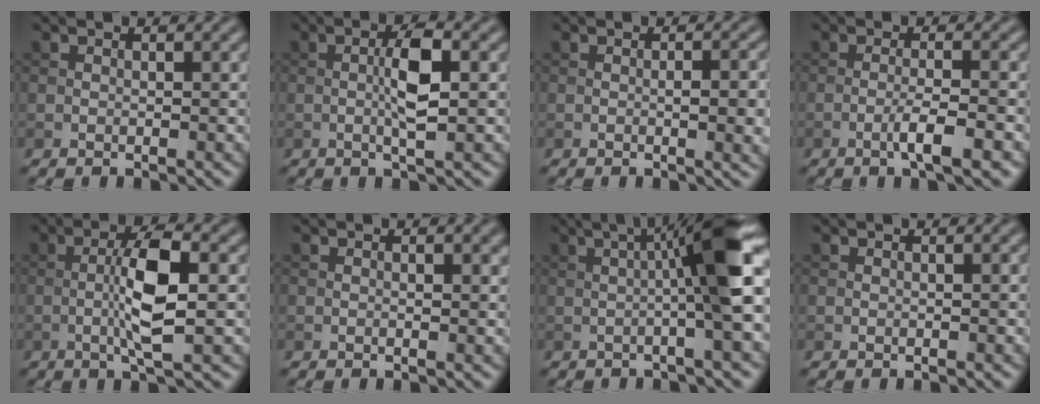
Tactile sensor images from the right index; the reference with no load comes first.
{"total": 3.9, "force": [0.0, 0.7, 3.8], "torque": [-0.072, 0.004, -0.001]}
{"total": 3.6, "force": [-0.2, 1.0, 3.4], "torque": [-0.052, -0.004, -0.001]}
{"total": 3.5, "force": [-1.5, 0.5, 3.1], "torque": [-0.052, 0.007, -0.031]}
{"total": 5.7, "force": [-0.5, 1.1, 5.5], "torque": [-0.106, 0.008, -0.014]}
{"total": 0.6, "force": [0.2, 0.1, 0.6], "torque": [-0.008, -0.003, 0.002]}
{"total": 8.1, "force": [0.7, 1.1, 8.0], "torque": [-0.108, 0.022, 0.003]}
{"total": 0.0}